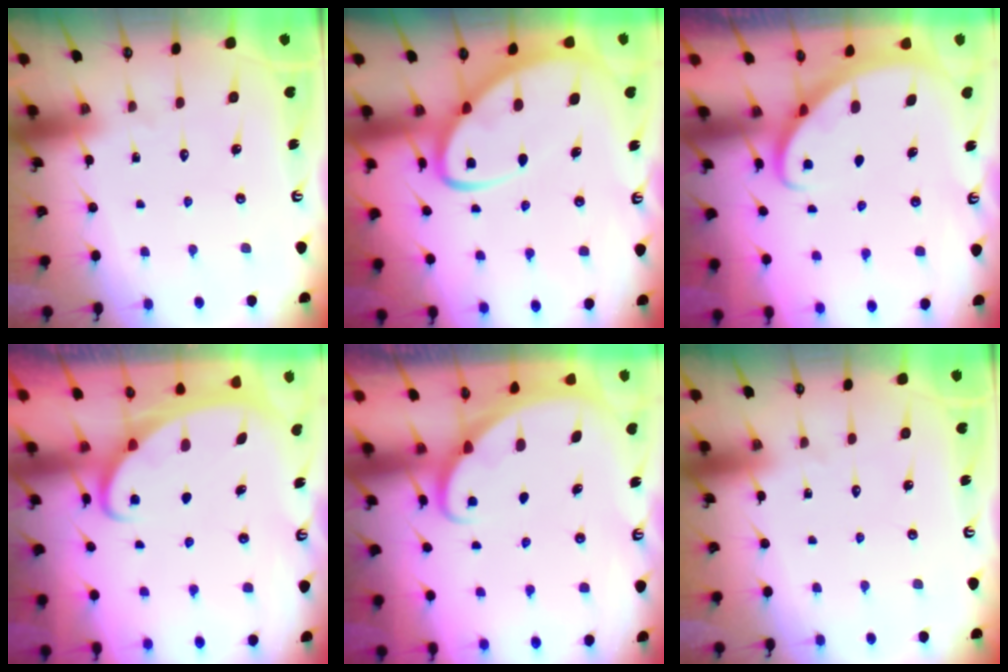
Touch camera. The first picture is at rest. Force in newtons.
{"total": 8.4, "press": 8.4, "slide": 0.9}
{"total": 2.9, "press": 2.9, "slide": 0.2}
{"total": 2.2, "press": 2.2, "slide": 0.3}
{"total": 1.6, "press": 1.6, "slide": 0.1}
{"total": 0.0}